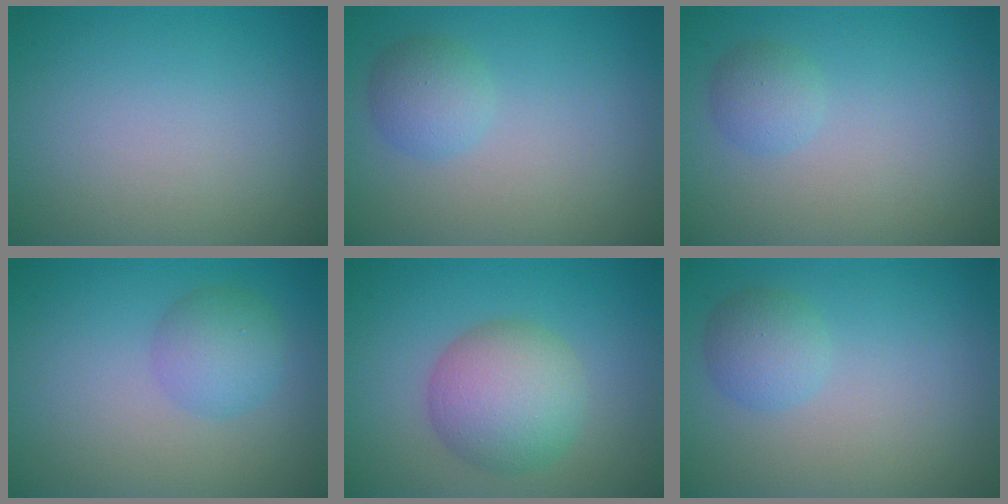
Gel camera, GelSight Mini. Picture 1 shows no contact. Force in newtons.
{"total": 2.3, "press": 2.3, "slide": 0.1}
{"total": 1.7, "press": 1.7, "slide": 0.1}
{"total": 3.0, "press": 3.0, "slide": 0.1}
{"total": 6.1, "press": 6.1, "slide": 0.1}
{"total": 2.3, "press": 2.3, "slide": 0.1}